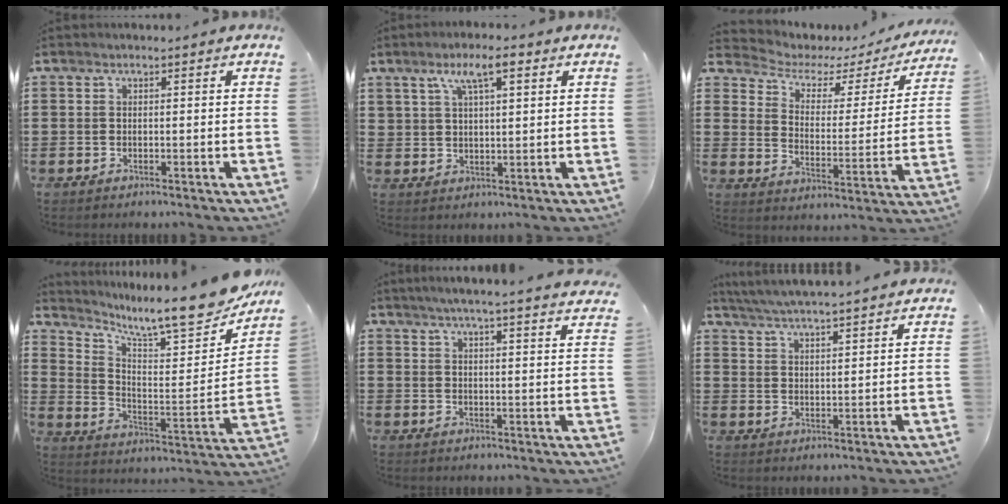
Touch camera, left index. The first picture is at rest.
{"total": 6.0, "force": [3.4, 2.2, 4.4], "torque": [-0.078, 0.004, 0.055]}
{"total": 3.4, "force": [2.3, 2.0, 1.4], "torque": [-0.048, -0.016, 0.029]}
{"total": 9.9, "force": [8.5, 0.7, 5.1], "torque": [-0.102, -0.073, 0.134]}
{"total": 4.4, "force": [4.1, -0.9, 1.3], "torque": [-0.042, -0.023, 0.068]}
{"total": 4.9, "force": [4.8, -0.7, 0.9], "torque": [-0.036, -0.027, 0.083]}